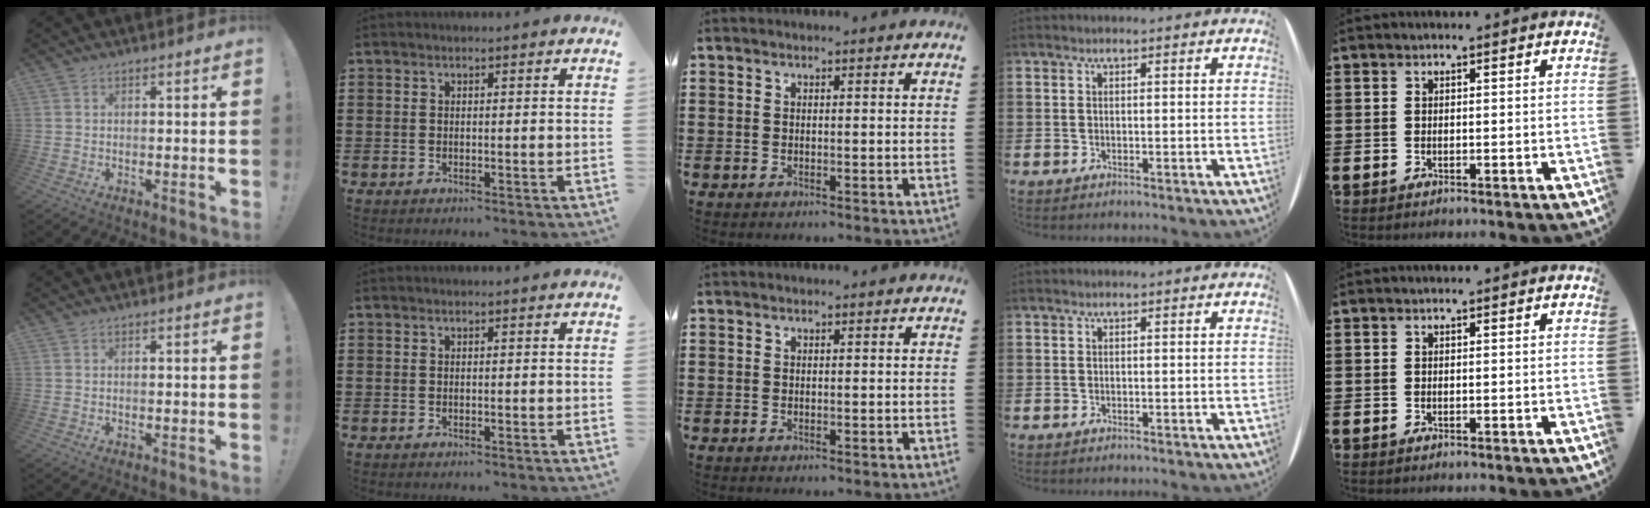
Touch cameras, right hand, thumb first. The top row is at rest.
{}